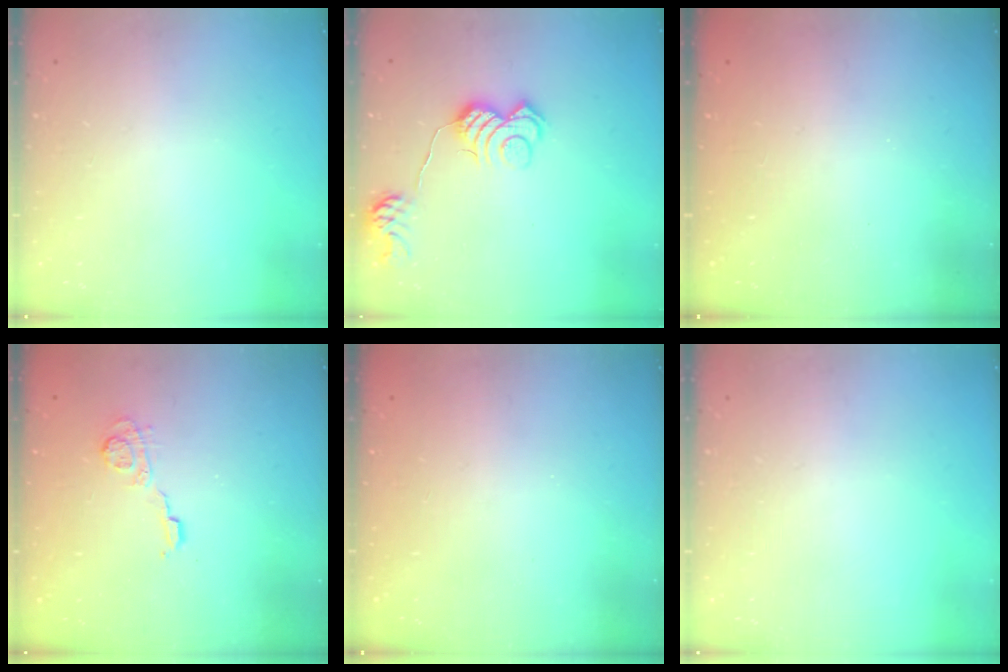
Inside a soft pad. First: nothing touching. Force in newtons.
{"total": 11.1, "press": 11.0, "slide": 0.7}
{"total": 2.4, "press": 2.2, "slide": 0.8}
{"total": 4.9, "press": 4.9, "slide": 0.3}
{"total": 2.3, "press": 2.2, "slide": 0.8}
{"total": 0.0}